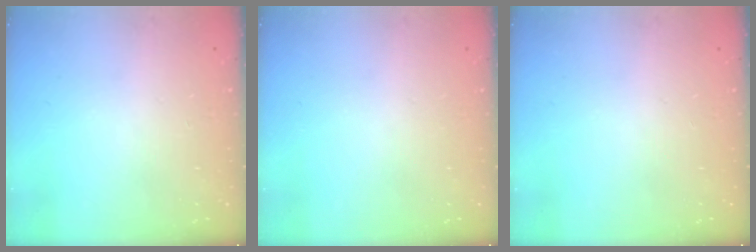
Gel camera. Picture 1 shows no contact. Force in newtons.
{"total": 0.0}
{"total": 0.0}